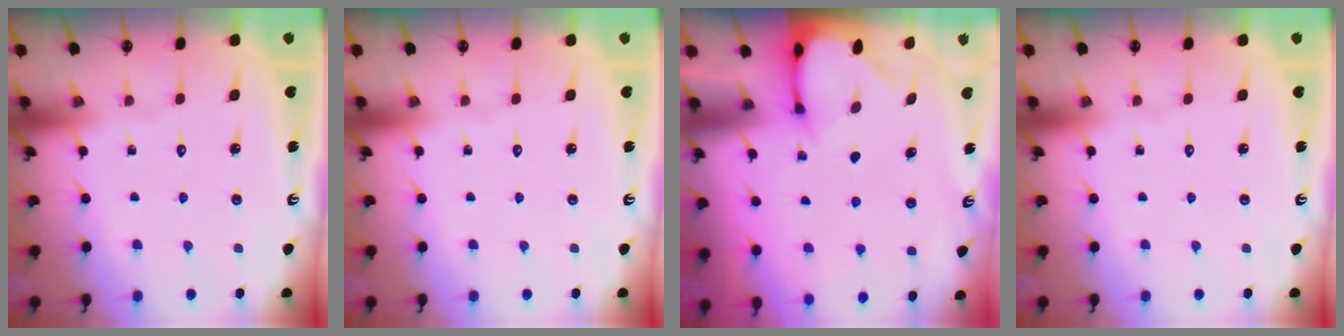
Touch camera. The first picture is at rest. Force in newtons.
{"total": 0.0}
{"total": 2.3, "press": 2.3, "slide": 0.3}
{"total": 0.0}